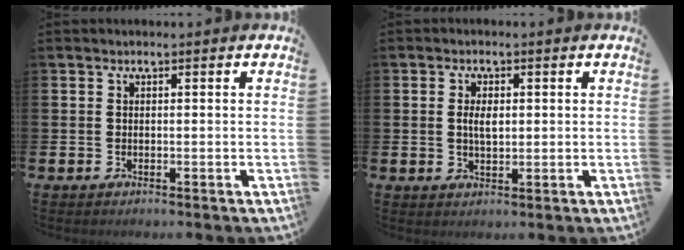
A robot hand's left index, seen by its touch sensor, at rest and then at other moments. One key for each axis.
{"total": 2.6, "fx": 0.6, "fy": 1.3, "fz": 2.2, "tx": -0.026, "ty": -0.001, "tz": 0.005}